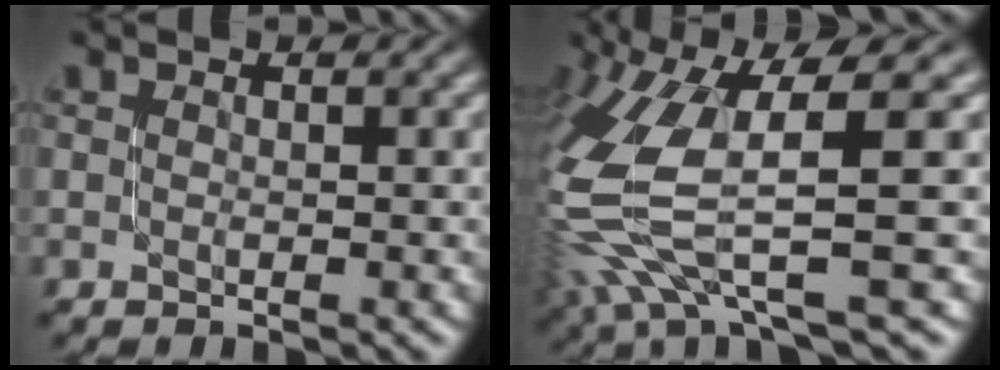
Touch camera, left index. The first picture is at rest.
{"total": 11.0, "force": [-0.5, 3.6, 10.4], "torque": [-0.243, -0.012, 0.004]}